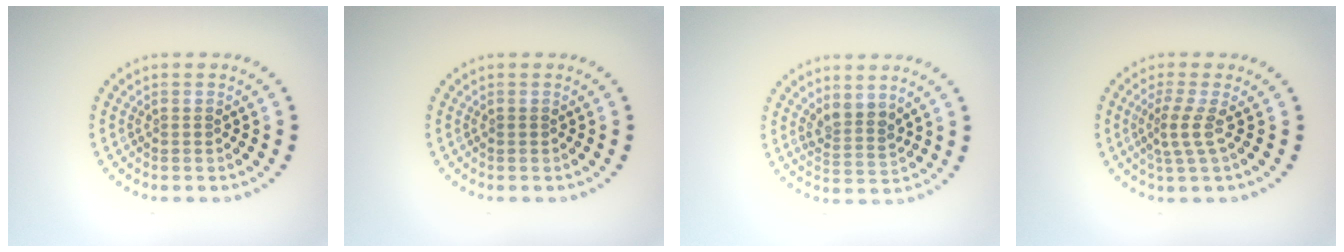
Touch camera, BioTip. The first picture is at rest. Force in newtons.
{"total": 0.5, "press": 0.5, "slide": 0.1}
{"total": 2.4, "press": 1.9, "slide": 1.5}
{"total": 2.3, "press": 1.5, "slide": 1.7}